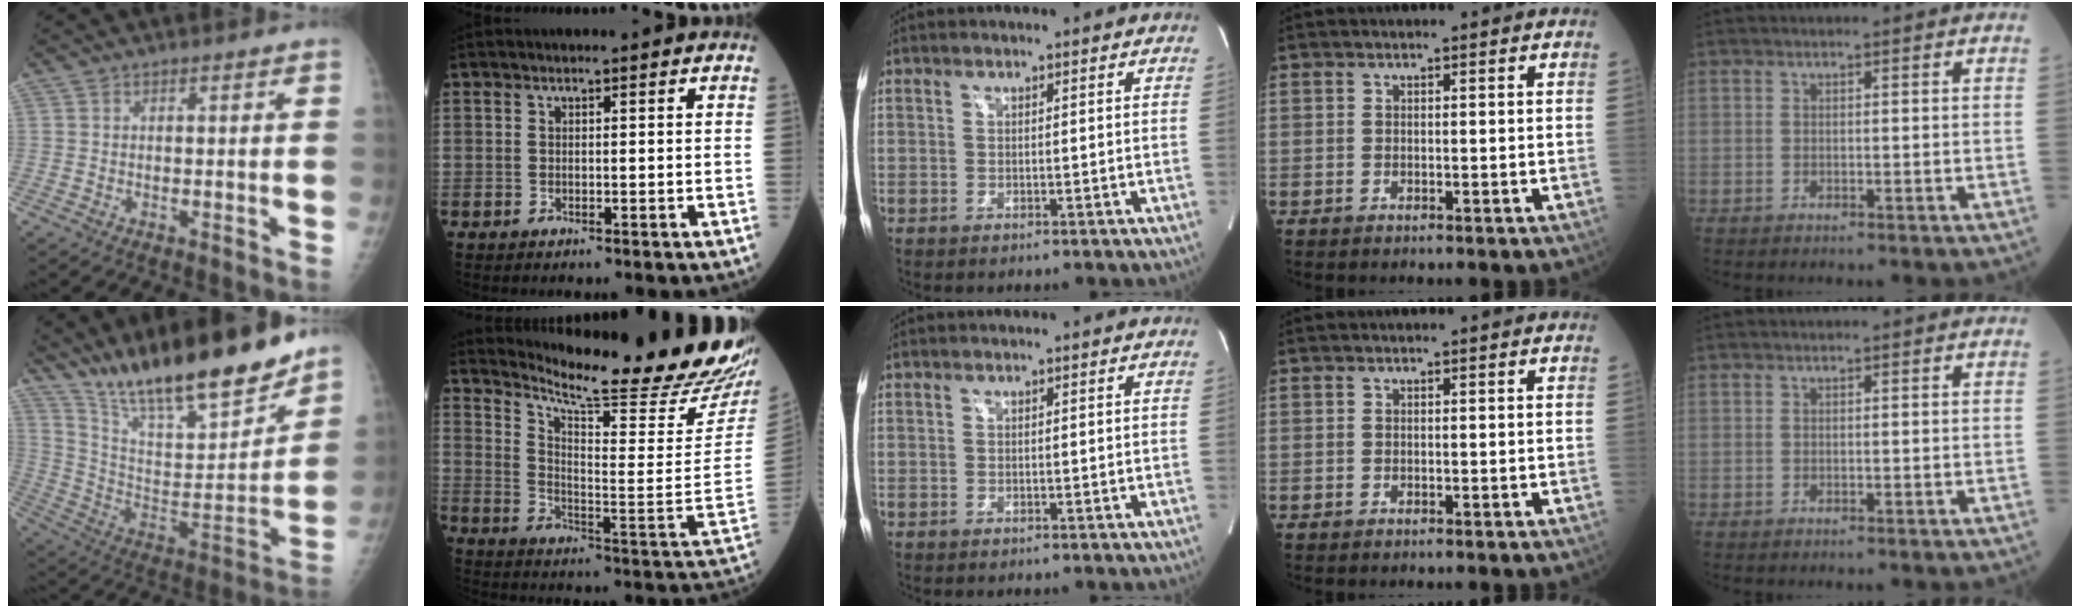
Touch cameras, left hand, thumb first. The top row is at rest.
{"thumb": {"total": 24.3, "force": [19.5, 5.5, 13.3], "torque": [-0.186, -0.094, 0.332]}, "index": {"total": 22.2, "force": [20.7, -0.6, 8.0], "torque": [-0.146, -0.114, 0.276]}}